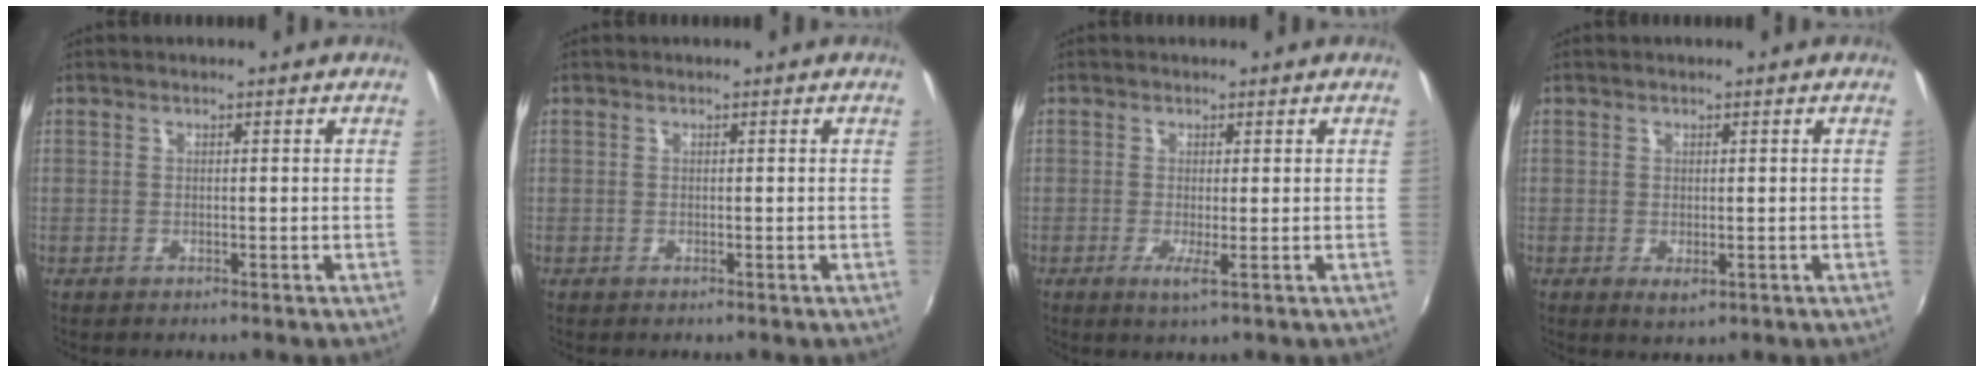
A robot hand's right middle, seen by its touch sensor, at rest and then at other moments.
{"total": 0.0}
{"total": 2.2, "force": [-0.5, -0.2, 2.1], "torque": [-0.045, -0.009, -0.012]}
{"total": 1.7, "force": [-0.2, 1.0, 1.4], "torque": [-0.022, -0.007, -0.002]}